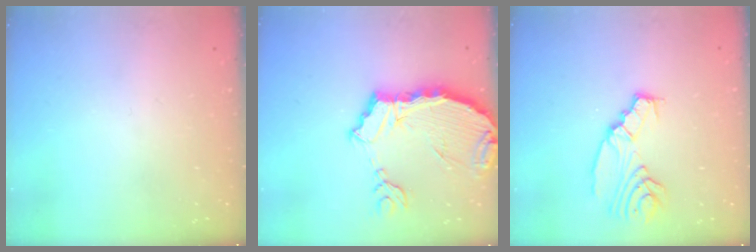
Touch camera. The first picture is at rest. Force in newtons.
{"total": 12.8, "press": 12.7, "slide": 1.6}
{"total": 9.4, "press": 9.4, "slide": 0.8}